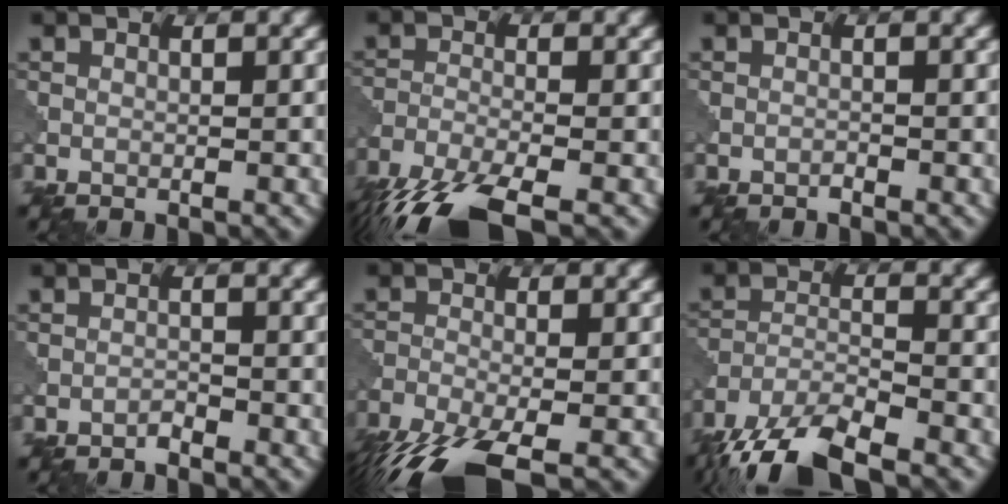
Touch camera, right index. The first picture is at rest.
{"total": 8.5, "force": [-6.3, 2.3, 5.3], "torque": [-0.119, -0.018, -0.122]}
{"total": 0.6, "force": [-0.6, -0.1, 0.0], "torque": [-0.001, 0.003, -0.007]}
{"total": 0.9, "force": [-0.9, -0.2, 0.1], "torque": [-0.003, 0.005, -0.013]}
{"total": 8.9, "force": [-6.0, 3.1, 5.8], "torque": [-0.132, -0.026, -0.114]}
{"total": 8.8, "force": [-7.2, 2.1, 4.6], "torque": [-0.092, -0.006, -0.136]}